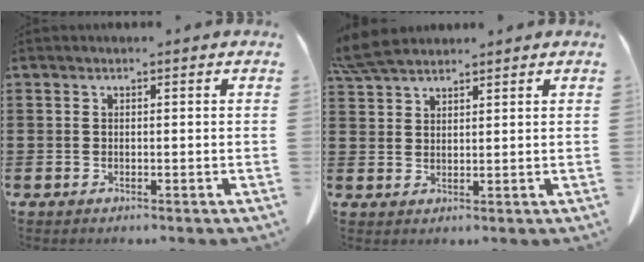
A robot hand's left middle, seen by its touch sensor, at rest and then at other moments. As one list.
[{"total": 4.9, "force": [4.3, 0.9, 2.1], "torque": [-0.054, -0.005, 0.083]}]